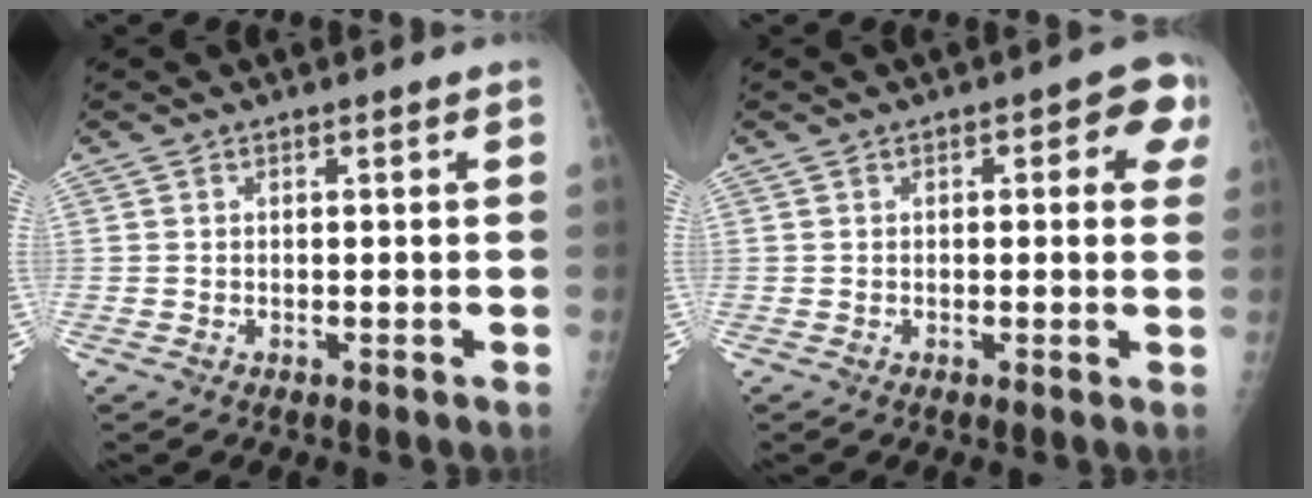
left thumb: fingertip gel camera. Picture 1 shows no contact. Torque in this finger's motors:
{"motor_torque": [-0.23, 0.52, -0.16, 0.06, 0.07]}